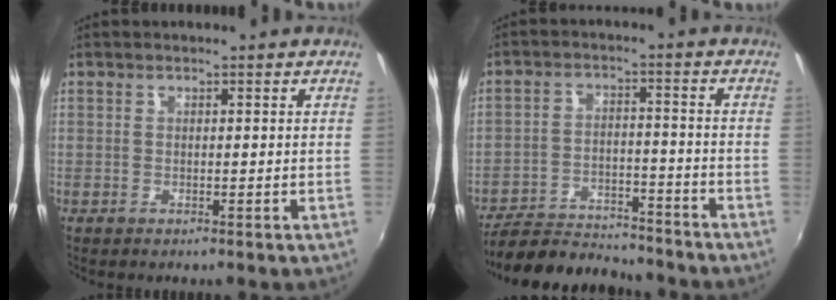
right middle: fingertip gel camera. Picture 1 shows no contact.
{"total": 14.3, "force": [-13.2, 3.0, 4.7], "torque": [-0.114, -0.008, -0.208]}